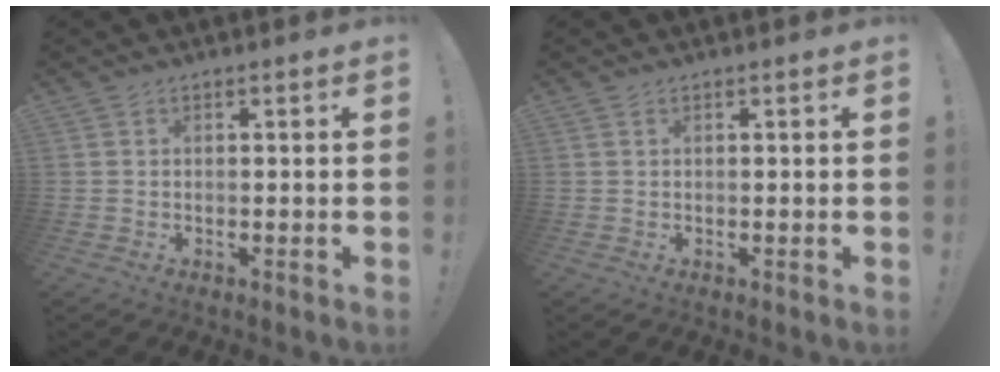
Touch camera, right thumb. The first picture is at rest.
{"total": 0.0}